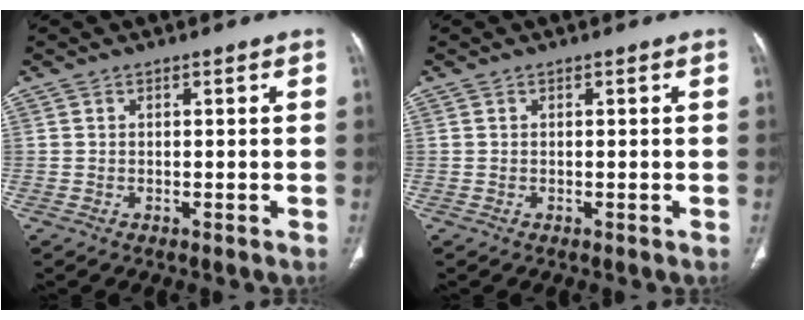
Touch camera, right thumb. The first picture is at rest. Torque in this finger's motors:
{"motor_torque": [-0.01, 0.01, -0.09, 0.09, 0.01]}